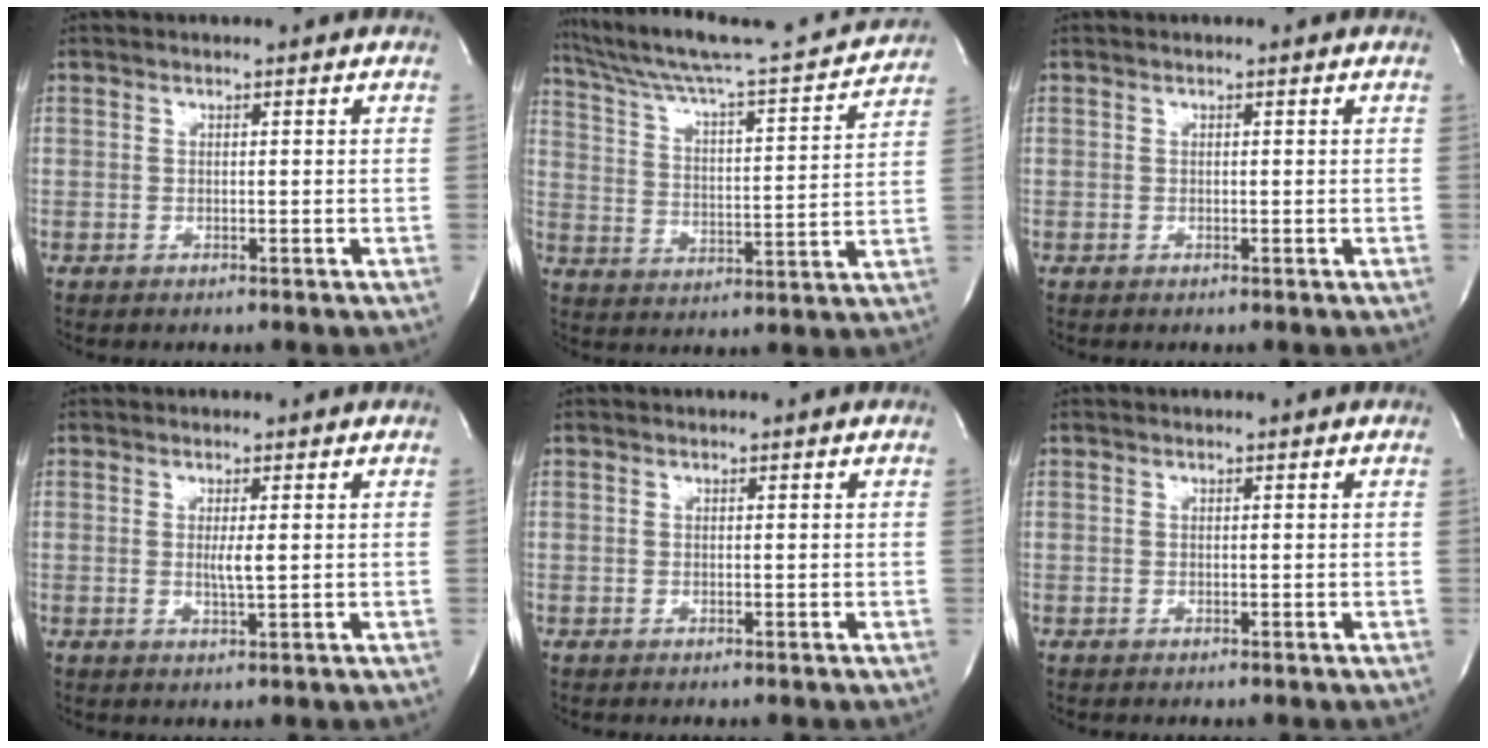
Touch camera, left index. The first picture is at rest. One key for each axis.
{"total": 21.2, "fx": 19.9, "fy": 0.0, "fz": 7.3, "tx": -0.125, "ty": -0.034, "tz": 0.286}
{"total": 0.0}
{"total": 2.1, "fx": 0.1, "fy": 0.0, "fz": 2.1, "tx": -0.042, "ty": -0.006, "tz": 0.002}
{"total": 0.0}
{"total": 0.0}